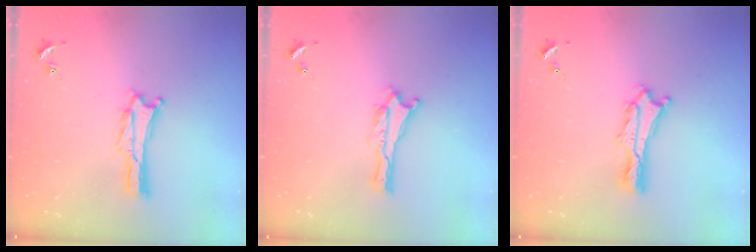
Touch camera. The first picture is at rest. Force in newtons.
{"total": 0.0}
{"total": 2.2, "press": 2.2, "slide": 0.3}